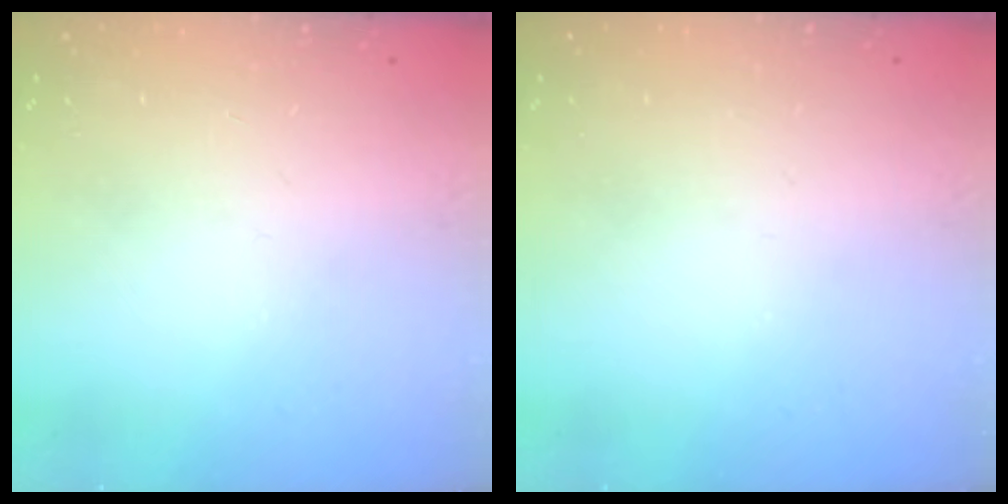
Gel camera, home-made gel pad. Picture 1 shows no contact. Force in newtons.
{"total": 0.0}